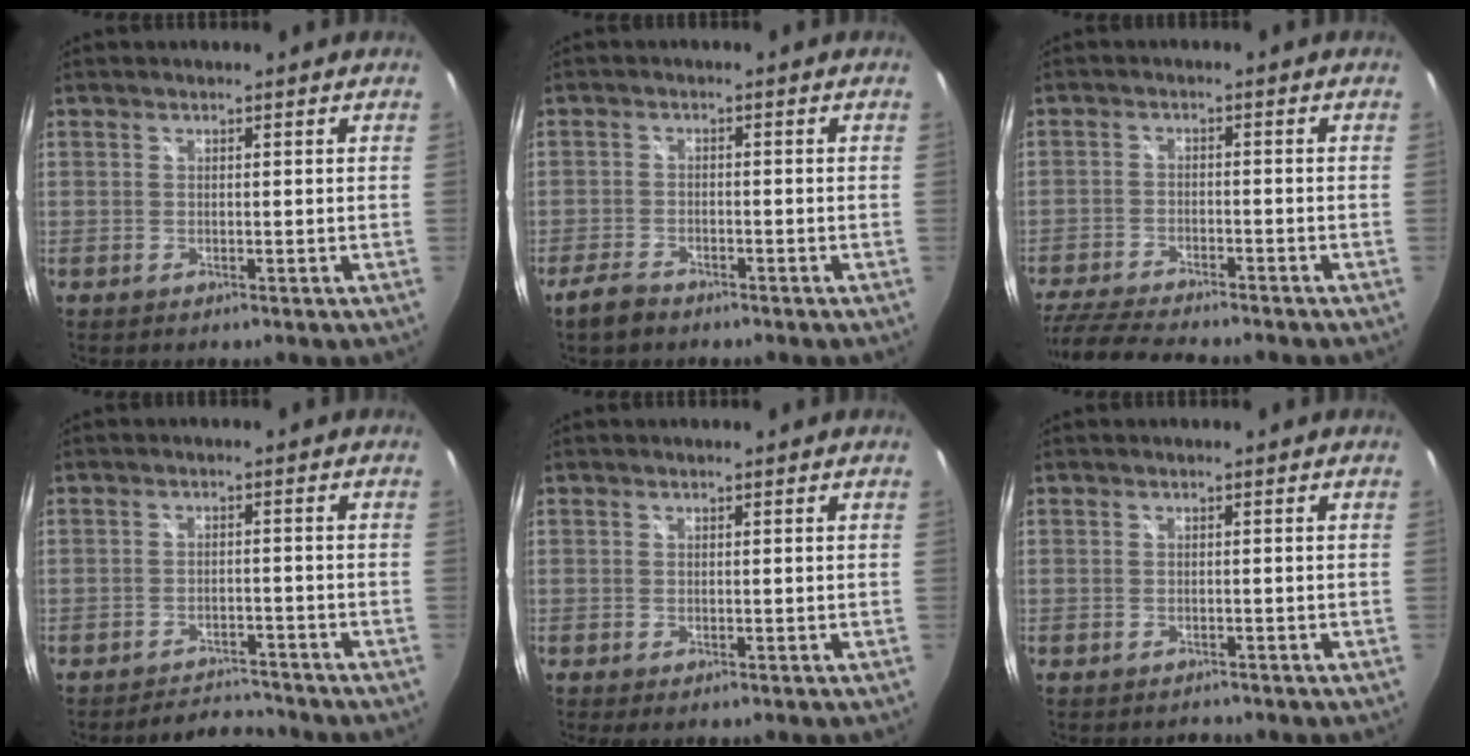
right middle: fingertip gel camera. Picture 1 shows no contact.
{"total": 4.0, "force": [-3.2, 1.6, 1.7], "torque": [-0.052, 0.000, -0.061]}
{"total": 13.7, "force": [-12.0, 2.4, 6.1], "torque": [-0.144, -0.027, -0.200]}
{"total": 5.6, "force": [-5.5, 0.8, 0.3], "torque": [-0.019, 0.006, -0.083]}
{"total": 0.0}
{"total": 1.3, "force": [-1.2, 0.5, 0.0], "torque": [-0.004, -0.003, -0.016]}